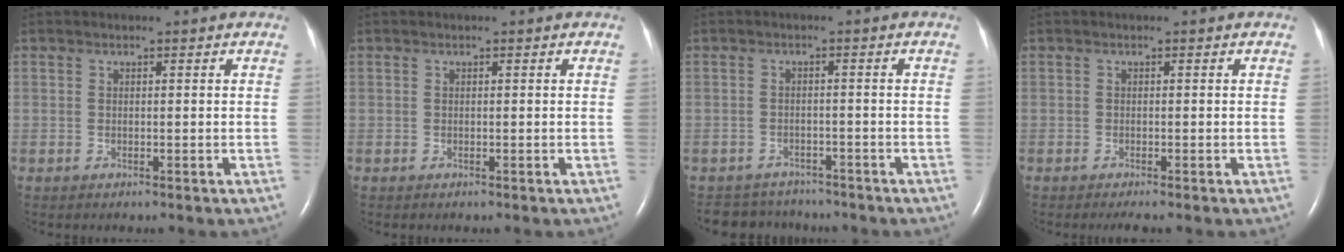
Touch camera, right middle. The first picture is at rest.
{"total": 0.0}
{"total": 5.8, "force": [-5.4, 2.1, -0.1], "torque": [-0.002, 0.008, -0.075]}
{"total": 1.3, "force": [-1.1, -0.1, 0.8], "torque": [-0.014, -0.004, -0.016]}